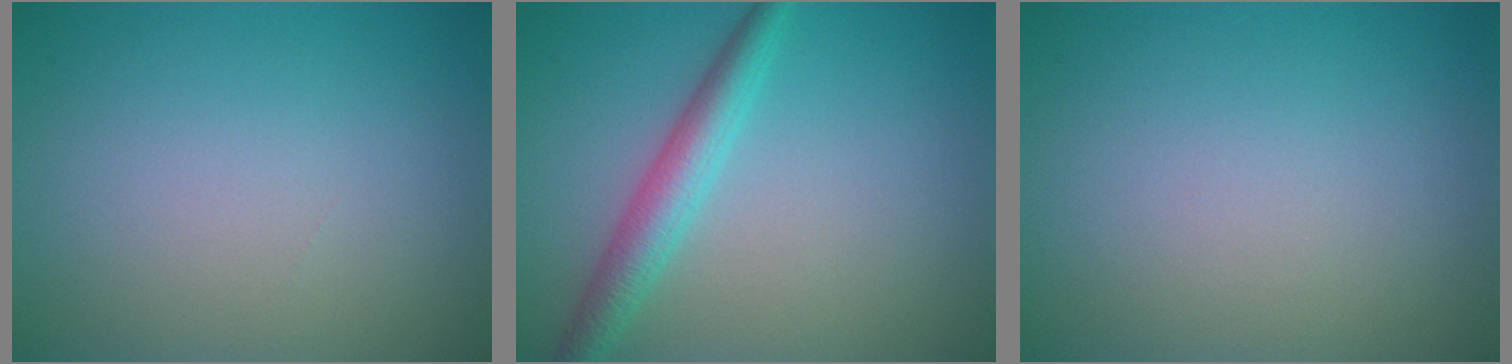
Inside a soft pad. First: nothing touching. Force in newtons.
{"total": 3.6, "press": 3.6, "slide": 0.1}
{"total": 0.0}